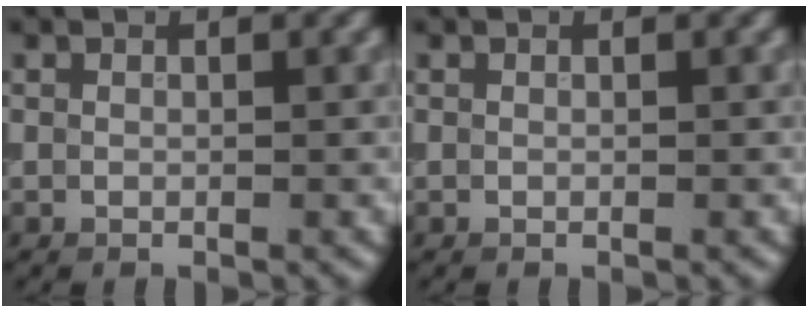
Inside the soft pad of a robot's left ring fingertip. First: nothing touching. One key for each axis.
{"total": 0.0}